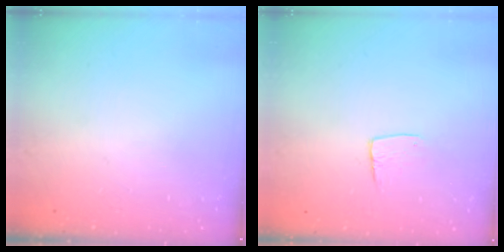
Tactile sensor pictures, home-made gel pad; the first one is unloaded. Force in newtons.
{"total": 5.9, "press": 5.9, "slide": 0.4}